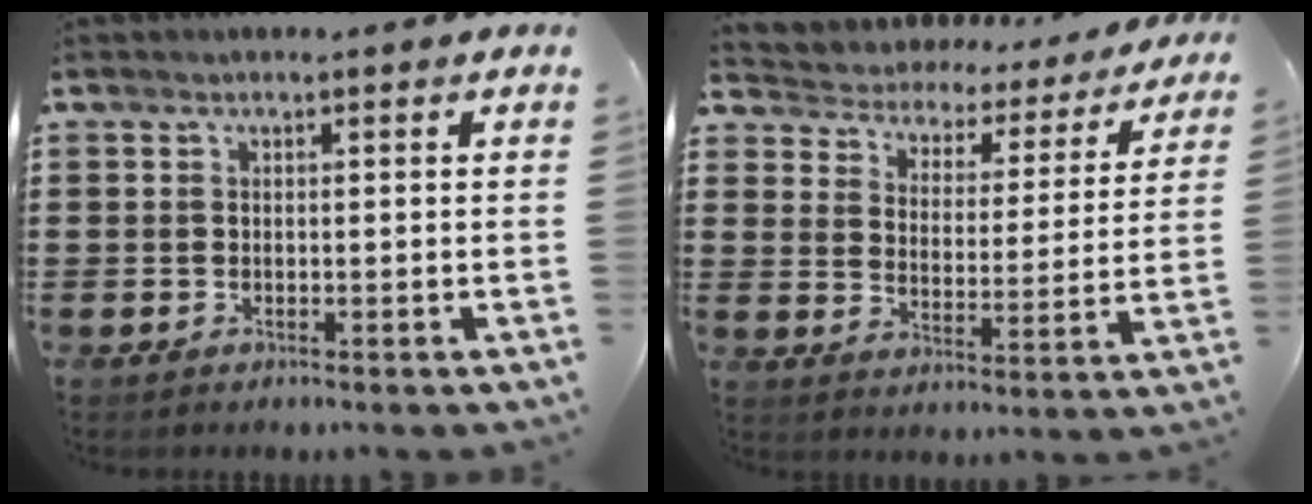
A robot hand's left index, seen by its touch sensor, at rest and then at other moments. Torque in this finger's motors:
{"motor_torque": [1.11, -1.02, 0.61, 0.05]}